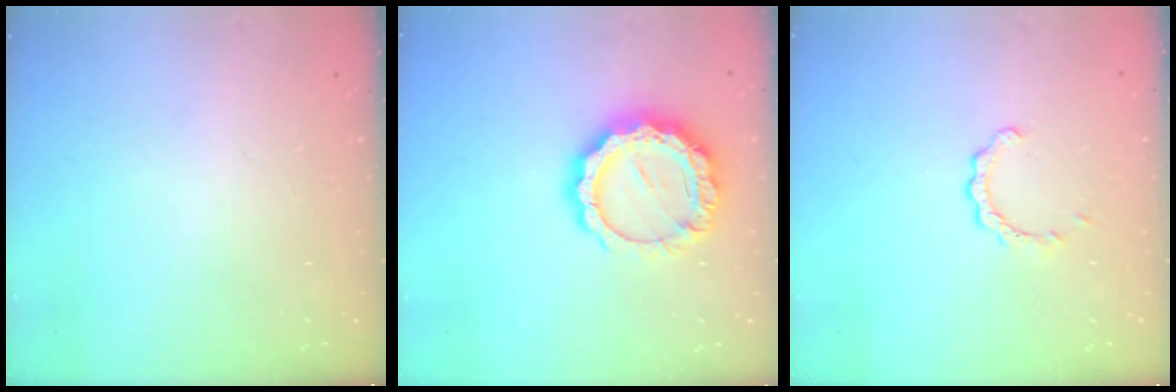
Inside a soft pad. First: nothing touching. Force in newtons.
{"total": 14.8, "press": 14.8, "slide": 0.9}
{"total": 2.9, "press": 2.8, "slide": 0.4}